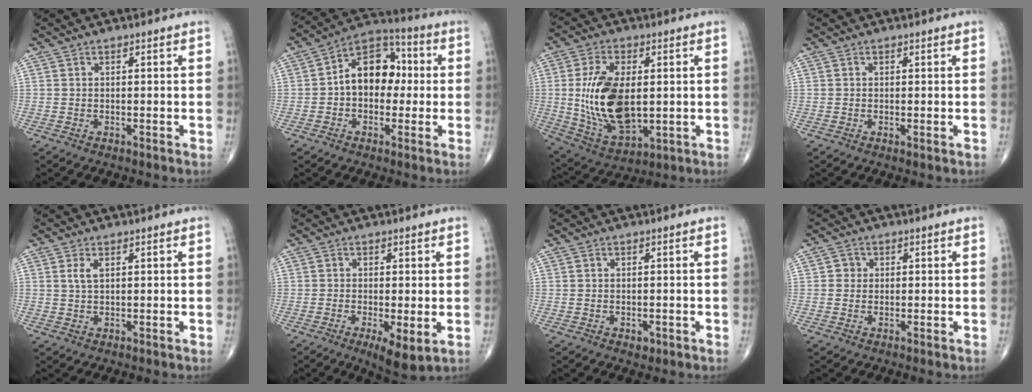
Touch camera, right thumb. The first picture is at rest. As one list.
[{"total": 12.5, "force": [0.4, 8.6, 9.0], "torque": [-0.104, 0.035, -0.010]}, {"total": 16.4, "force": [0.5, 9.1, 13.6], "torque": [-0.249, -0.012, 0.024]}, {"total": 0.6, "force": [-0.1, 0.2, 0.6], "torque": [-0.011, -0.003, -0.003]}, {"total": 2.0, "force": [0.7, 0.8, 1.6], "torque": [-0.037, 0.003, 0.020]}, {"total": 6.5, "force": [-1.8, 2.0, 5.9], "torque": [-0.097, -0.019, -0.029]}, {"total": 1.5, "force": [-0.7, 1.0, 0.9], "torque": [-0.006, 0.000, -0.007]}, {"total": 1.7, "force": [0.2, 1.6, 0.5], "torque": [0.002, 0.003, -0.001]}]